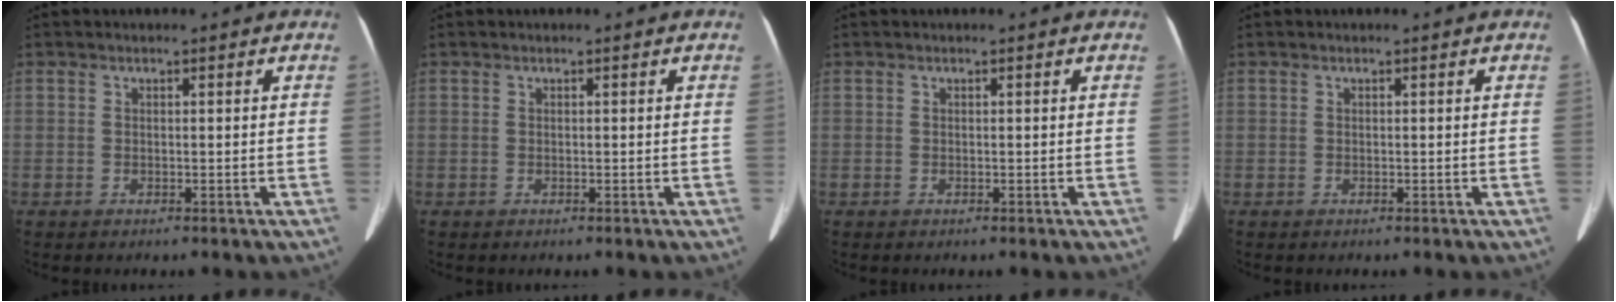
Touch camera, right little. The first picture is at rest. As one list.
[{"total": 0.0}, {"total": 0.0}, {"total": 0.0}]